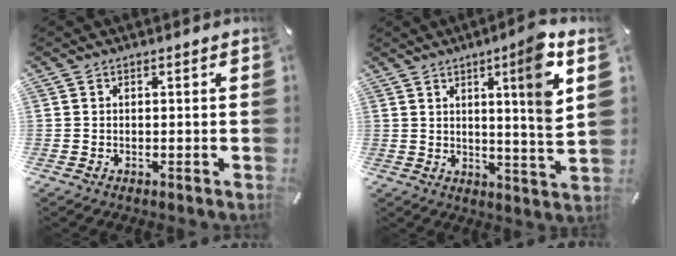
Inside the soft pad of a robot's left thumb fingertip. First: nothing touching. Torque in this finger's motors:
{"motor_torque": [3.12, 1.89, 2.05, -0.72, 0.51]}